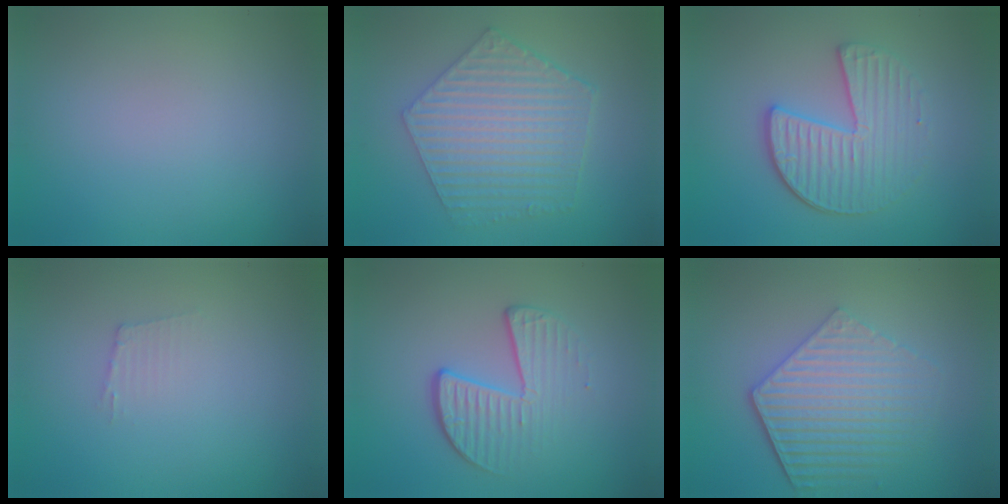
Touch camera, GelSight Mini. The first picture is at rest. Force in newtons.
{"total": 6.2, "press": 4.8, "slide": 4.0}
{"total": 4.1, "press": 3.6, "slide": 1.8}
{"total": 1.1, "press": 1.0, "slide": 0.2}
{"total": 4.1, "press": 2.8, "slide": 2.9}
{"total": 6.1, "press": 4.5, "slide": 4.1}